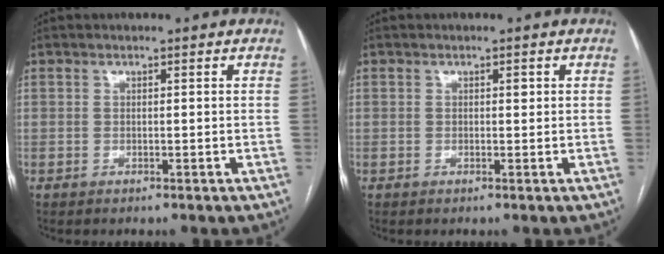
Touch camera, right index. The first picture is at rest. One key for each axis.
{"total": 0.8, "fx": 0.3, "fy": 0.3, "fz": 0.6, "tx": -0.009, "ty": 0.000, "tz": 0.003}